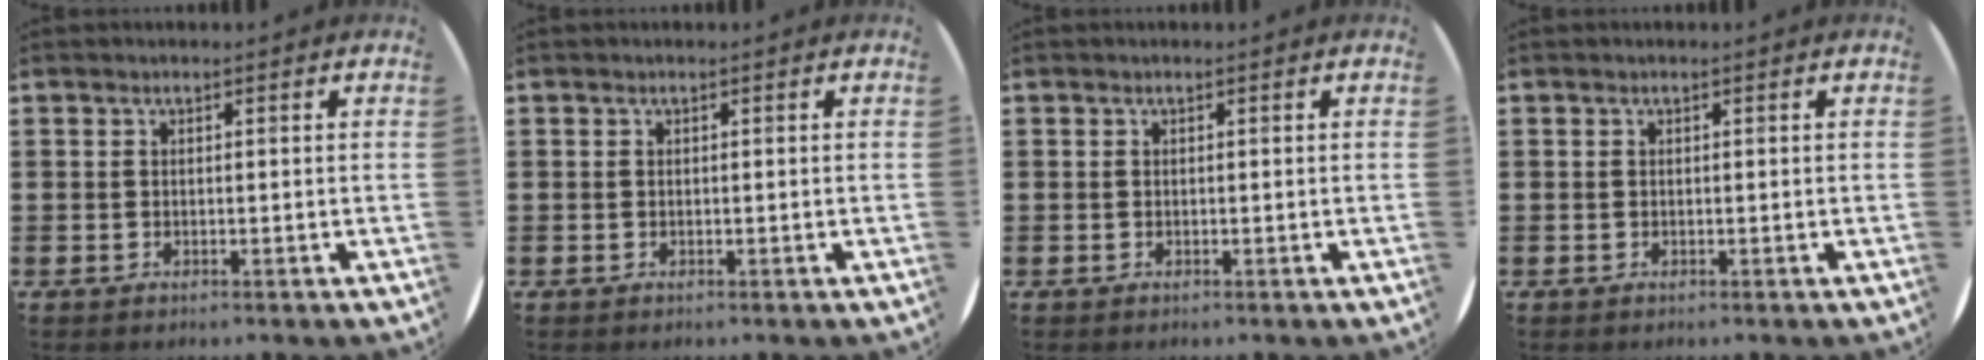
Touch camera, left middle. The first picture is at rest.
{"total": 0.0}
{"total": 0.0}
{"total": 0.0}